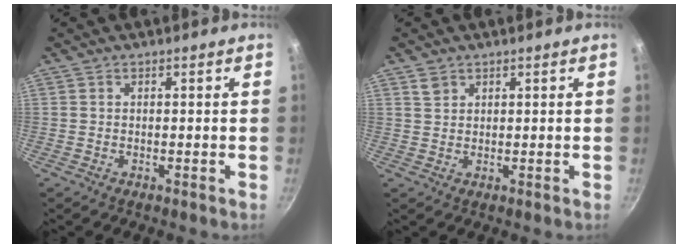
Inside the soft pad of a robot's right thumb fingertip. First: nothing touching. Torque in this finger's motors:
{"motor_torque": [-0.34, 0.27, -0.14, 0.00, -0.01]}